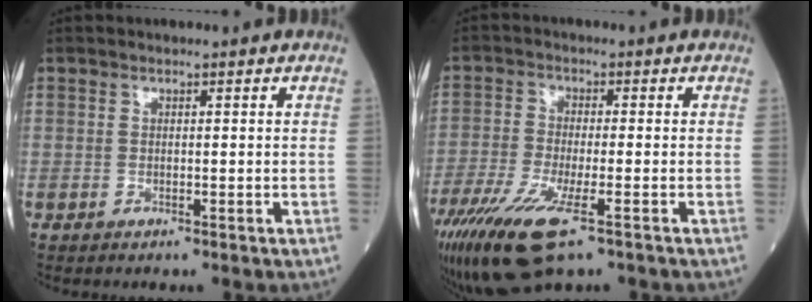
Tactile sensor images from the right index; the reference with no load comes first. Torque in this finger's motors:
{"motor_torque": [1.15, -0.99, 0.30, 0.19]}